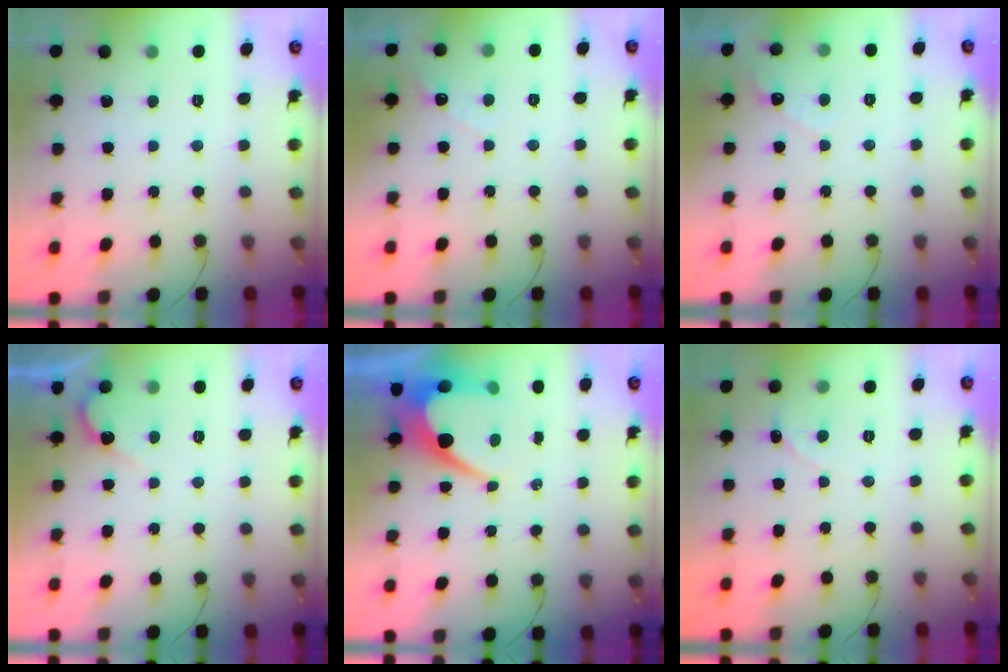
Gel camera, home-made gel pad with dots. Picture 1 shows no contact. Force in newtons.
{"total": 2.9, "press": 2.9, "slide": 0.2}
{"total": 3.3, "press": 3.3, "slide": 0.3}
{"total": 3.9, "press": 3.9, "slide": 0.2}
{"total": 10.2, "press": 10.2, "slide": 0.7}
{"total": 0.0}